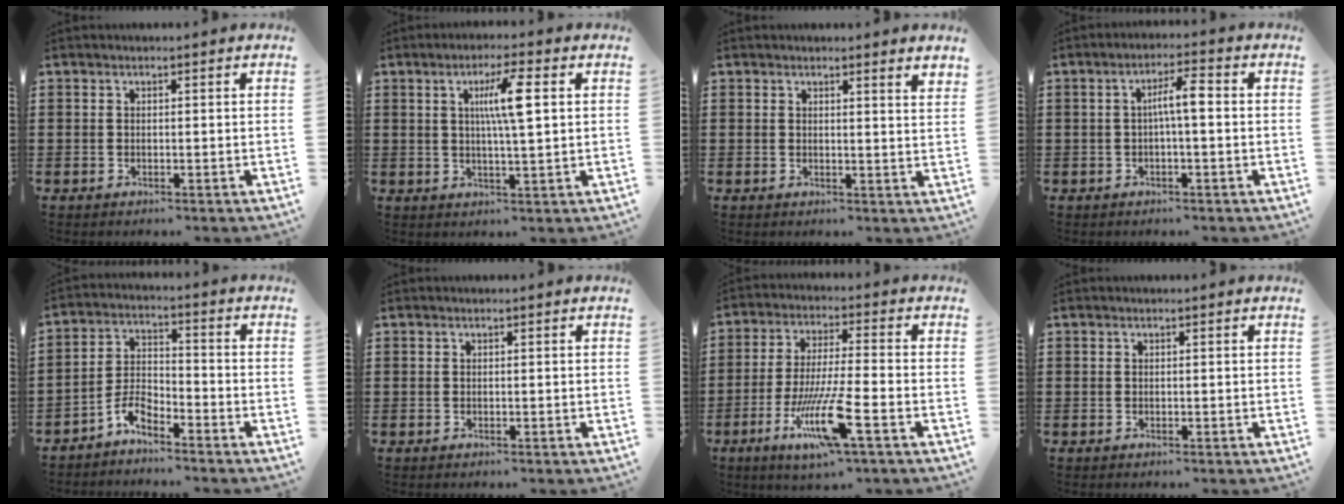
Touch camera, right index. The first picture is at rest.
{"total": 6.5, "force": [1.7, 0.7, 6.3], "torque": [-0.116, 0.002, 0.020]}
{"total": 1.4, "force": [1.3, -0.1, 0.3], "torque": [-0.009, 0.000, 0.027]}
{"total": 4.2, "force": [-0.2, 0.7, 4.1], "torque": [-0.077, 0.010, -0.007]}
{"total": 4.4, "force": [-3.9, 1.3, 1.7], "torque": [-0.046, 0.006, -0.082]}
{"total": 0.0}
{"total": 11.4, "force": [-5.2, 1.3, 10.0], "torque": [-0.207, -0.010, -0.100]}
{"total": 0.0}